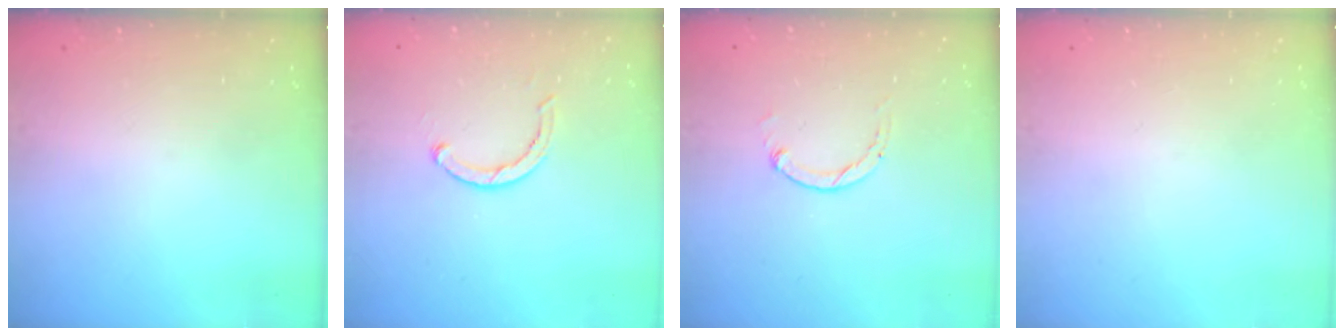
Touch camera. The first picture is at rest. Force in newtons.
{"total": 3.5, "press": 3.4, "slide": 0.6}
{"total": 1.2, "press": 1.2, "slide": 0.3}
{"total": 0.0}